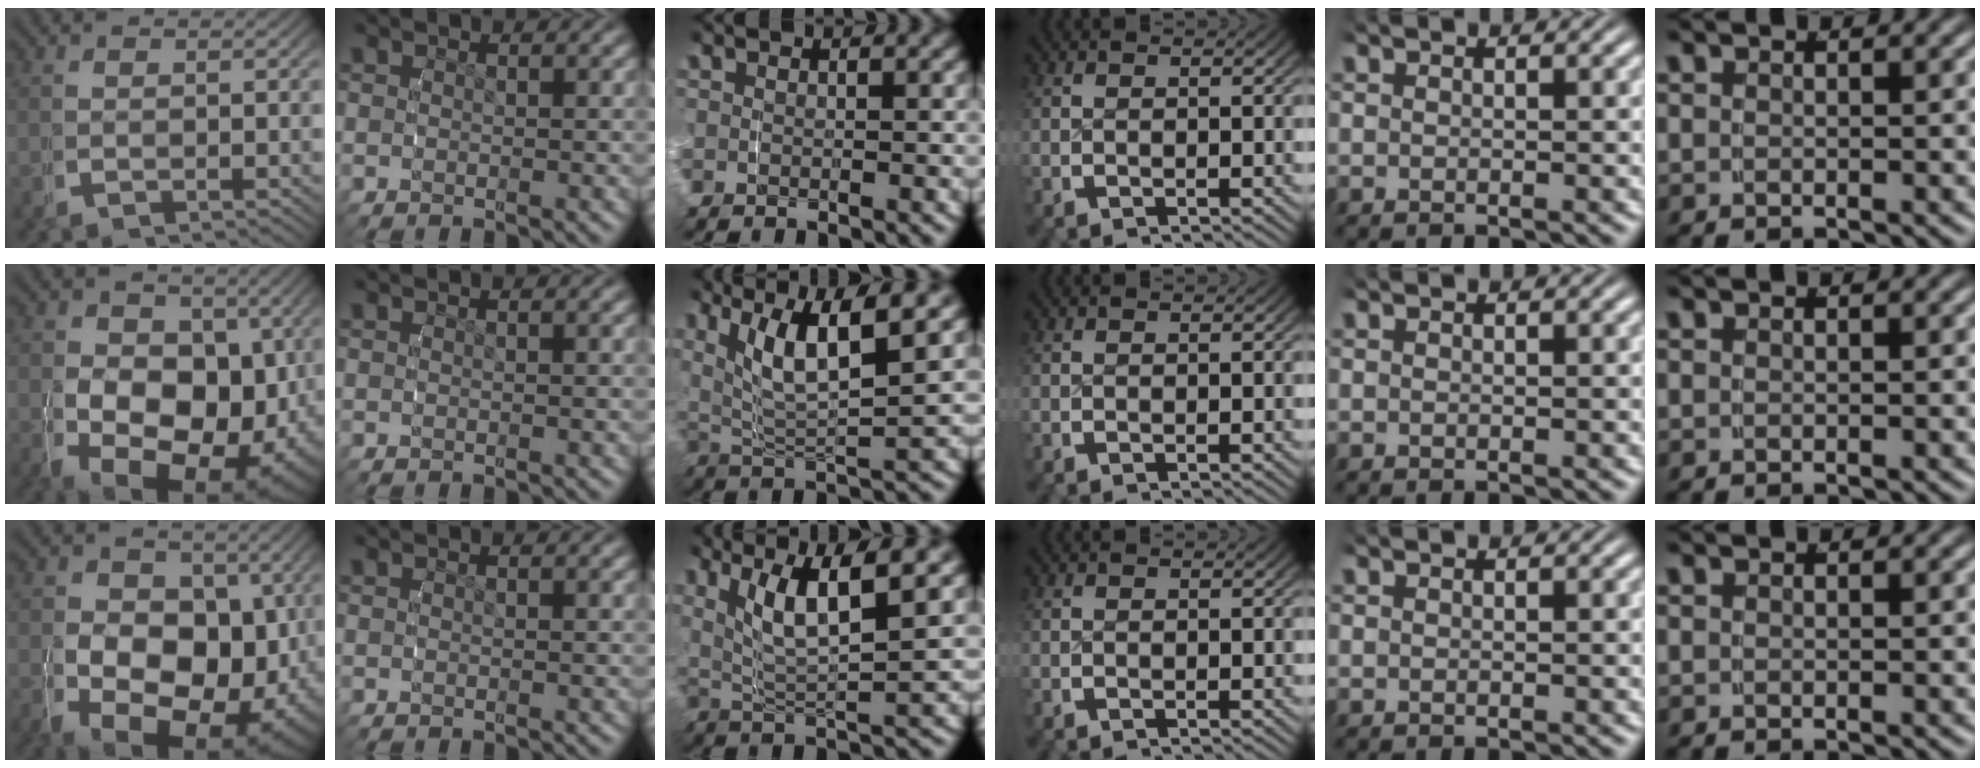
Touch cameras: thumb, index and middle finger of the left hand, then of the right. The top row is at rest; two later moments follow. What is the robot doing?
{"motion": "grasp_and_lifting", "object": "water bottle"}